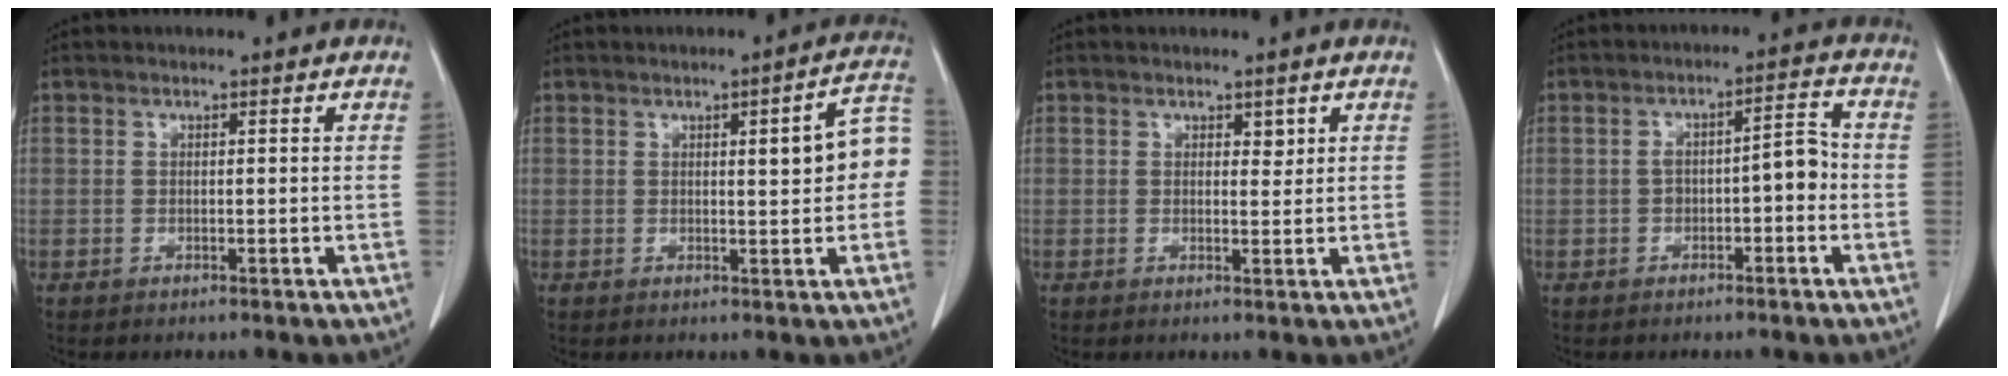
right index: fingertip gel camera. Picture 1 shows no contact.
{"total": 7.2, "force": [0.6, 1.4, 7.0], "torque": [-0.083, 0.021, 0.004]}
{"total": 1.3, "force": [0.8, 0.7, 0.7], "torque": [-0.006, -0.005, 0.010]}
{"total": 5.1, "force": [-1.2, 1.7, 4.7], "torque": [-0.073, 0.029, -0.017]}